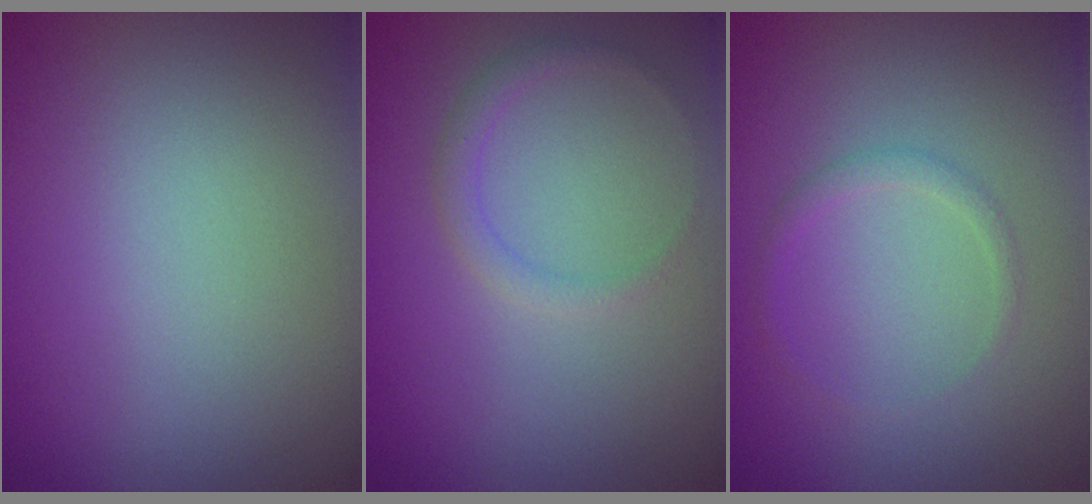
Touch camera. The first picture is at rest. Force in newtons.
{"total": 1.2, "press": 1.2, "slide": 0.2}
{"total": 1.0, "press": 1.0, "slide": 0.0}